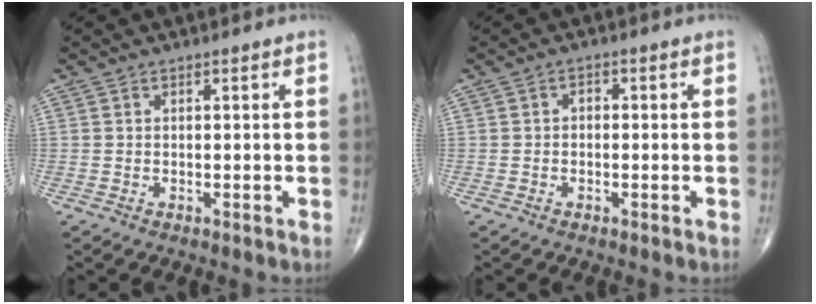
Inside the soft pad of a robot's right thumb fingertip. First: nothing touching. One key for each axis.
{"total": 1.4, "fx": -0.1, "fy": 1.0, "fz": 0.9, "tx": -0.009, "ty": 0.007, "tz": -0.006}